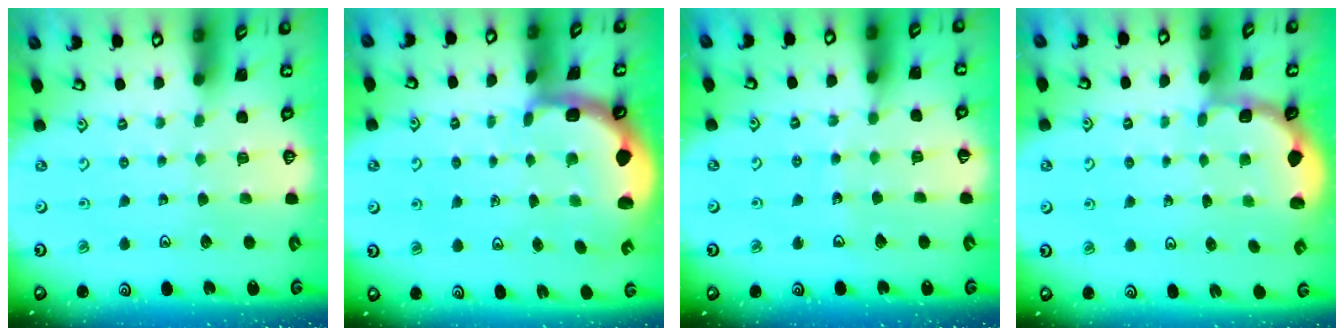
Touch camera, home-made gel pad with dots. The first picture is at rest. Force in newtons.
{"total": 2.1, "press": 1.9, "slide": 0.8}
{"total": 4.2, "press": 4.1, "slide": 0.6}
{"total": 1.8, "press": 1.6, "slide": 0.7}